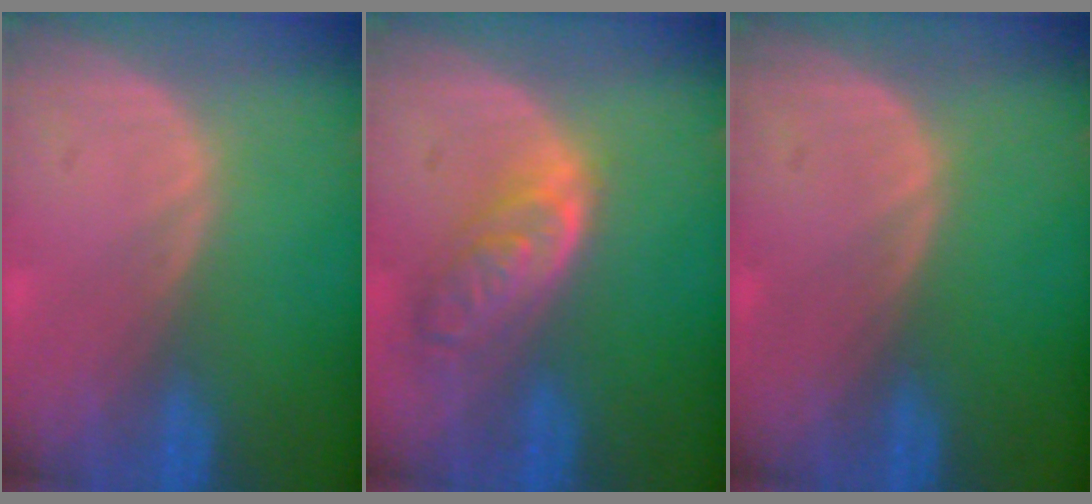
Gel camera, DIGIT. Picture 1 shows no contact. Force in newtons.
{"total": 6.3, "press": 5.7, "slide": 2.7}
{"total": 0.0}